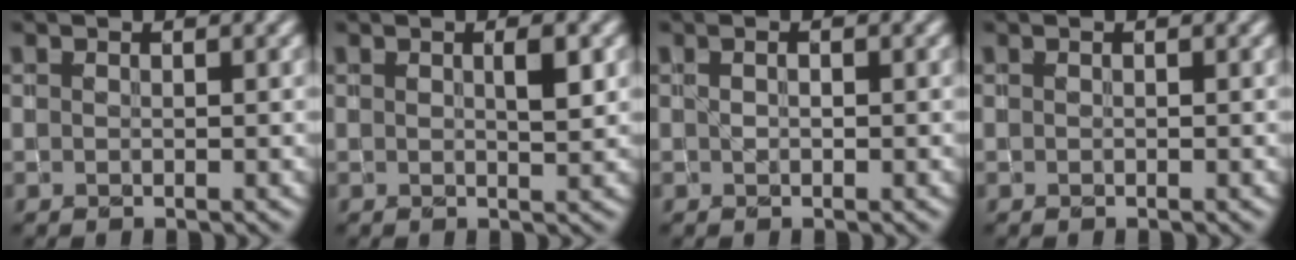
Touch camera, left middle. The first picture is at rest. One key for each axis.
{"total": 1.9, "fx": 0.5, "fy": 0.4, "fz": 1.8, "tx": -0.024, "ty": 0.001, "tz": 0.009}
{"total": 0.7, "fx": 0.0, "fy": 0.4, "fz": 0.6, "tx": -0.010, "ty": -0.003, "tz": 0.005}
{"total": 0.0}